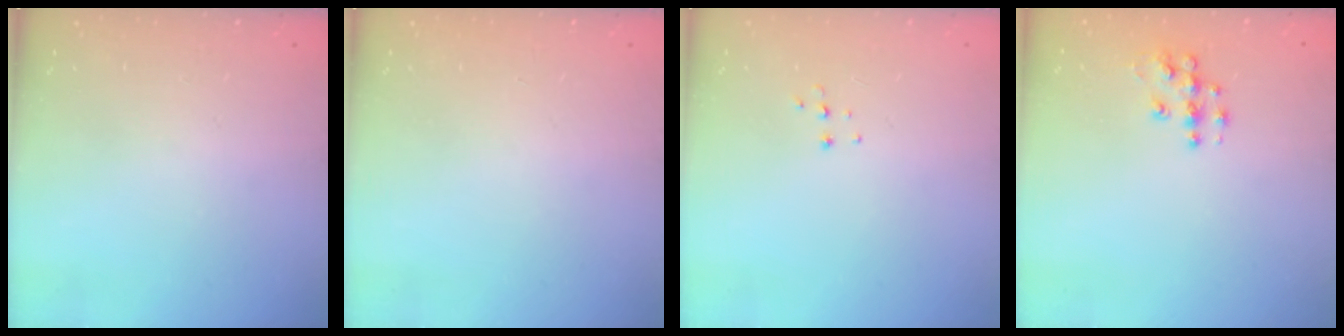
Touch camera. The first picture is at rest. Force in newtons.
{"total": 0.0}
{"total": 3.7, "press": 3.7, "slide": 0.3}
{"total": 7.5, "press": 7.5, "slide": 0.4}